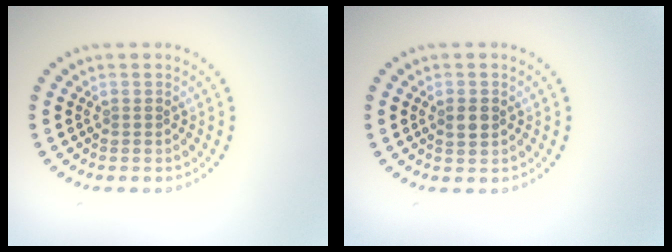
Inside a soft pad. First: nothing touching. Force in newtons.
{"total": 1.4, "press": 1.4, "slide": 0.1}